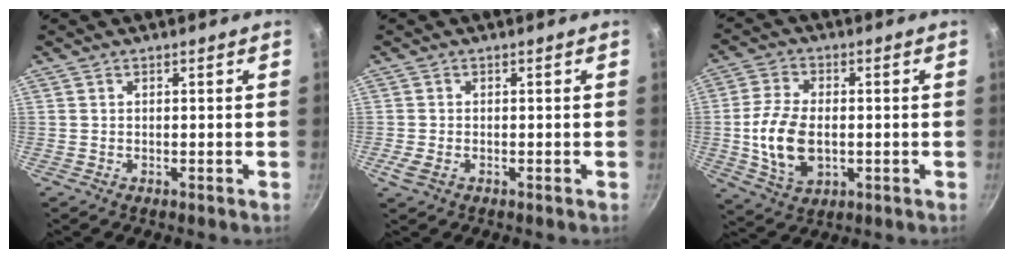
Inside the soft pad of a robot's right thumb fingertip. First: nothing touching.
{"total": 2.5, "force": [-1.0, 1.7, 1.6], "torque": [-0.036, -0.003, -0.019]}
{"total": 11.6, "force": [-1.0, 7.2, 9.1], "torque": [-0.173, 0.003, -0.016]}